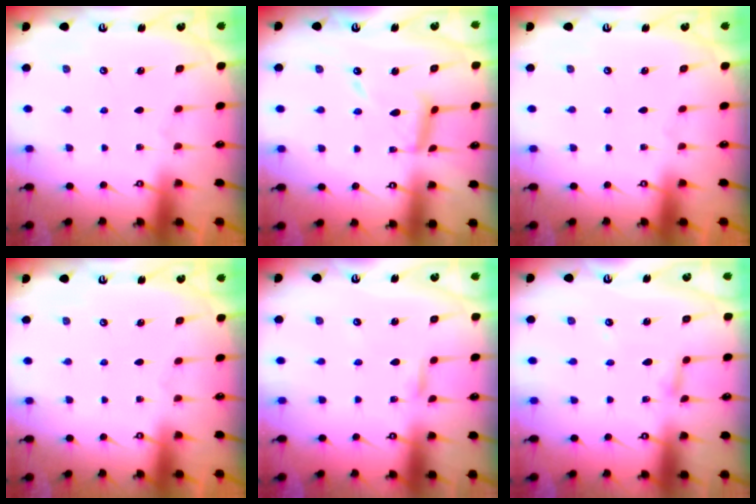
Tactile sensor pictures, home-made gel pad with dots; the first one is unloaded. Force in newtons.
{"total": 10.9, "press": 10.9, "slide": 1.0}
{"total": 0.0}
{"total": 0.0}
{"total": 1.9, "press": 1.9, "slide": 0.1}
{"total": 3.3, "press": 3.3, "slide": 0.3}